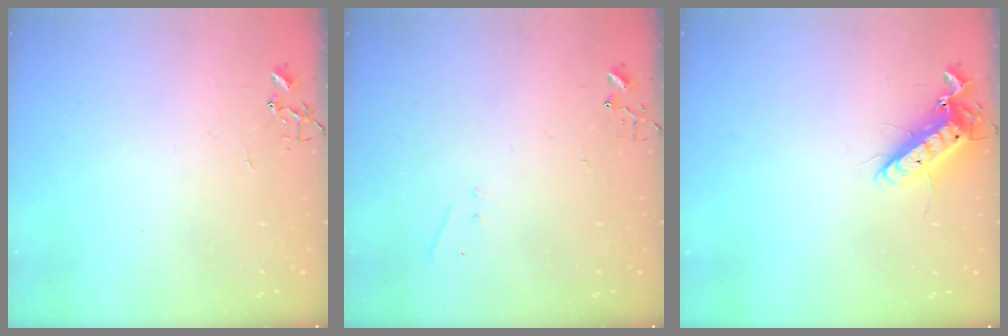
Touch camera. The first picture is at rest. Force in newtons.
{"total": 4.2, "press": 4.1, "slide": 0.6}
{"total": 12.3, "press": 12.2, "slide": 1.7}